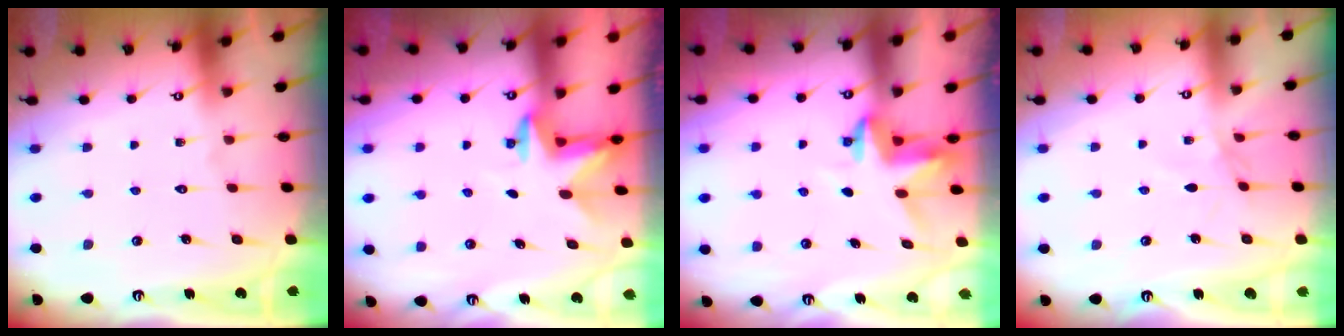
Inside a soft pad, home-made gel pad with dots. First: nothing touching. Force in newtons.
{"total": 2.7, "press": 2.6, "slide": 0.6}
{"total": 3.7, "press": 3.7, "slide": 0.3}
{"total": 1.8, "press": 1.7, "slide": 0.4}